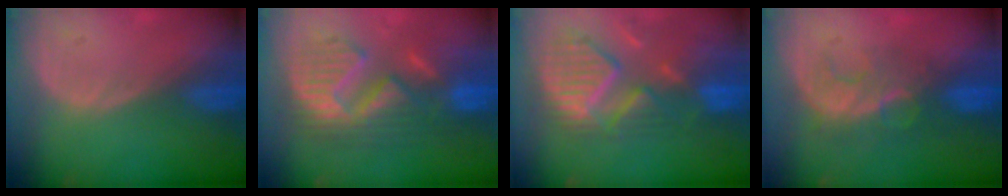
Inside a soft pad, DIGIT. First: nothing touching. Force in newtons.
{"total": 11.5, "press": 11.4, "slide": 1.0}
{"total": 11.9, "press": 10.3, "slide": 5.9}
{"total": 8.1, "press": 7.4, "slide": 3.2}